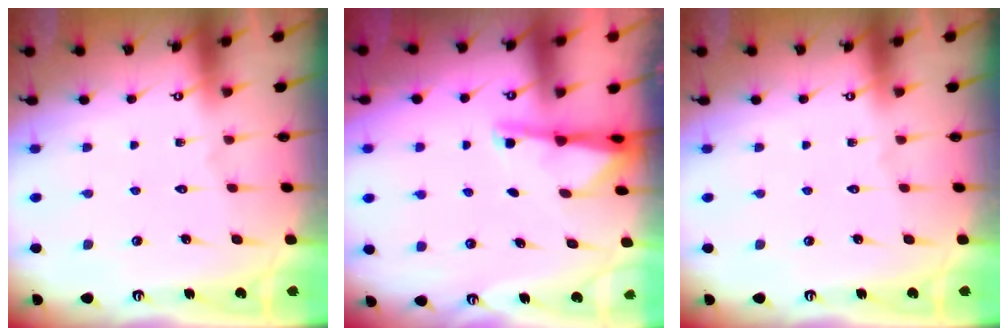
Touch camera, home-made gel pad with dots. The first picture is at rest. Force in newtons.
{"total": 2.9, "press": 2.8, "slide": 0.5}
{"total": 0.0}